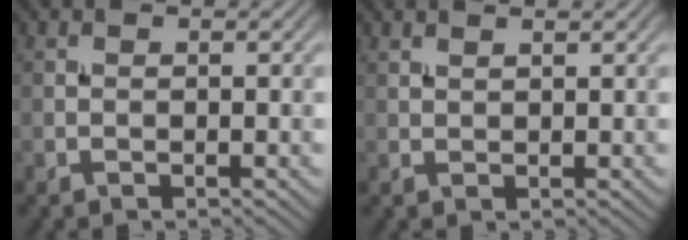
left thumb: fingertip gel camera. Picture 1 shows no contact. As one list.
[{"total": 1.0, "force": [0.9, 0.1, 0.4], "torque": [-0.010, 0.000, 0.018]}]